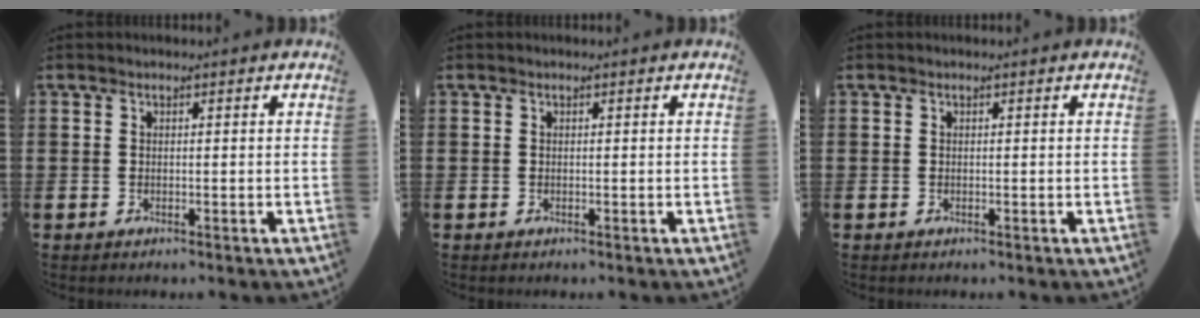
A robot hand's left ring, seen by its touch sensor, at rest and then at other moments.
{"total": 0.0}
{"total": 0.0}